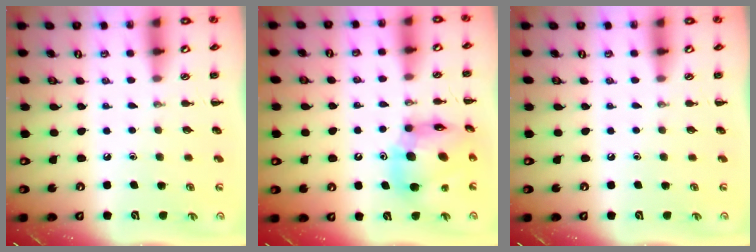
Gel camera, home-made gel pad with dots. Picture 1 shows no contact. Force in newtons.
{"total": 12.5, "press": 12.0, "slide": 3.7}
{"total": 0.0}